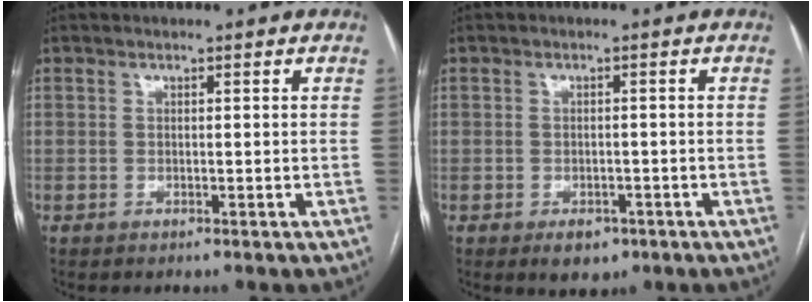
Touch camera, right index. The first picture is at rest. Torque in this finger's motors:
{"motor_torque": [-0.07, -0.02, -0.10, -0.06]}